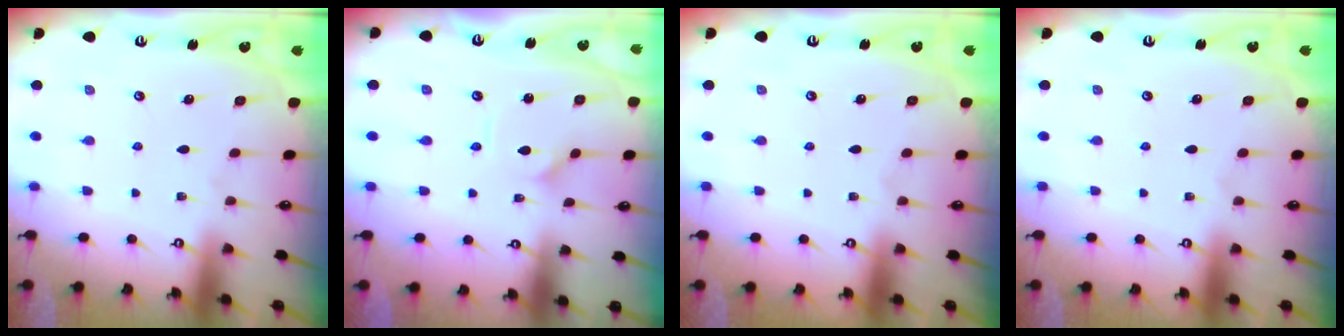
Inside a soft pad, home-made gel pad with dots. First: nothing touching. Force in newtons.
{"total": 2.3, "press": 2.3, "slide": 0.1}
{"total": 0.0}
{"total": 0.0}